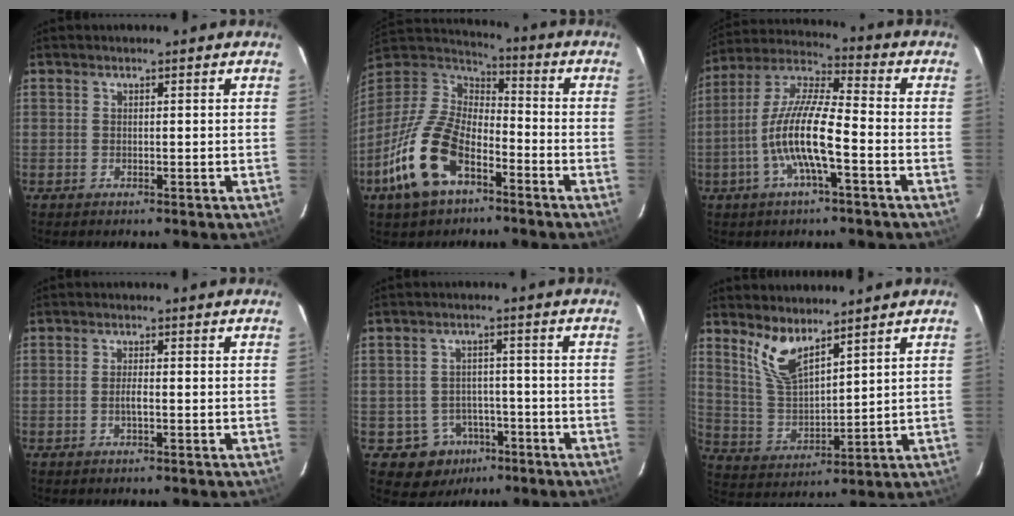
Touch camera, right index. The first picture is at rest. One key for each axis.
{"total": 18.8, "fx": -9.5, "fy": 9.8, "fz": 12.9, "tx": -0.279, "ty": -0.015, "tz": -0.181}
{"total": 12.6, "fx": -4.1, "fy": 2.2, "fz": 11.7, "tx": -0.238, "ty": 0.002, "tz": -0.083}
{"total": 1.5, "fx": -0.5, "fy": 0.2, "fz": 1.4, "tx": -0.029, "ty": 0.001, "tz": -0.010}
{"total": 7.1, "fx": -3.9, "fy": 5.9, "fz": 0.7, "tx": -0.023, "ty": 0.030, "tz": -0.041}
{"total": 8.4, "fx": 6.1, "fy": 2.7, "fz": 5.1, "tx": -0.104, "ty": -0.005, "tz": 0.132}